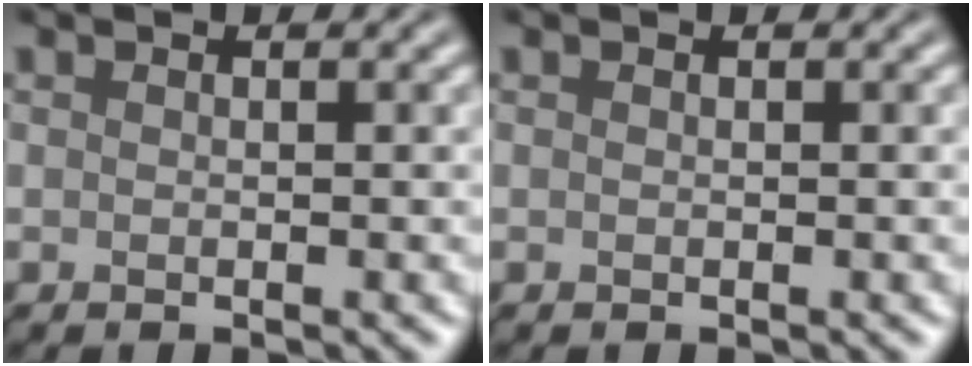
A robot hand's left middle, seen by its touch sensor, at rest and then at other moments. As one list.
[{"total": 0.0}]